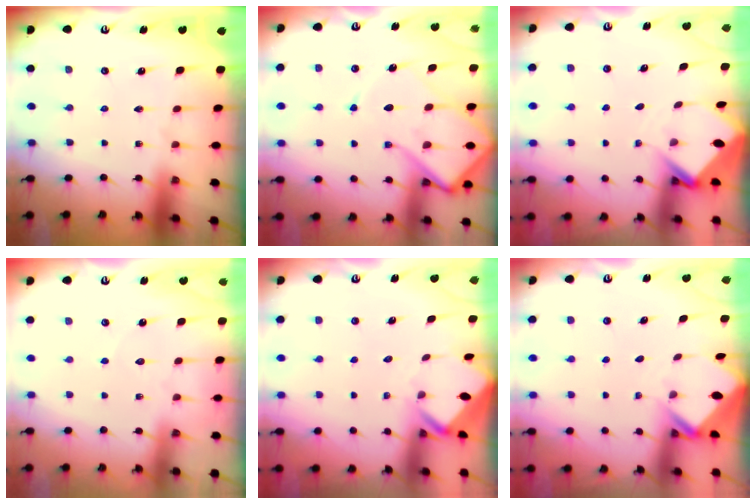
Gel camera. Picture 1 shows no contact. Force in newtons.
{"total": 15.5, "press": 15.4, "slide": 1.5}
{"total": 3.6, "press": 3.6, "slide": 0.3}
{"total": 2.0, "press": 2.0, "slide": 0.2}
{"total": 2.4, "press": 2.4, "slide": 0.1}
{"total": 2.6, "press": 2.6, "slide": 0.2}